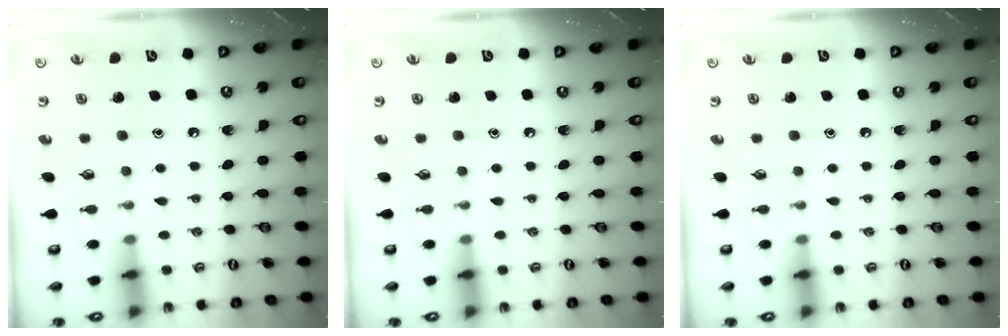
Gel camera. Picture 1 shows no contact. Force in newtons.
{"total": 0.0}
{"total": 0.0}